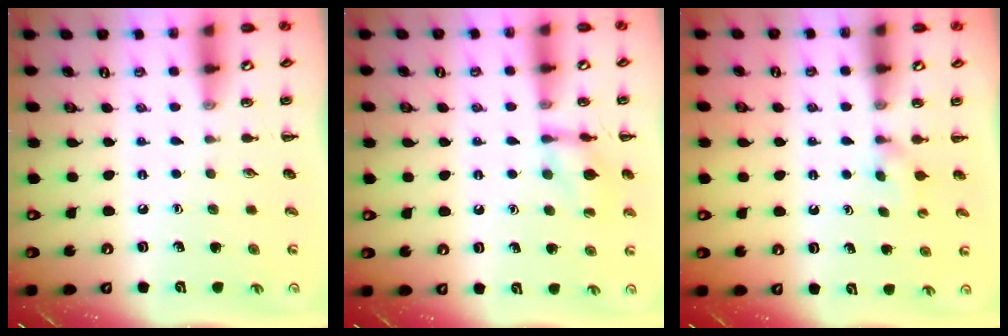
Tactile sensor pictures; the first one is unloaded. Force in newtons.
{"total": 11.4, "press": 11.3, "slide": 1.5}
{"total": 2.4, "press": 2.2, "slide": 1.0}